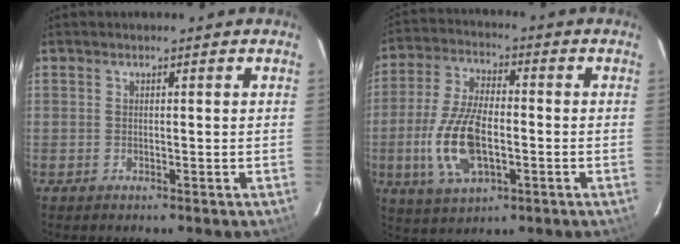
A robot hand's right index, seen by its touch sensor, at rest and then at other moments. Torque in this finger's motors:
{"motor_torque": [1.54, -0.61, 0.90, 0.10]}